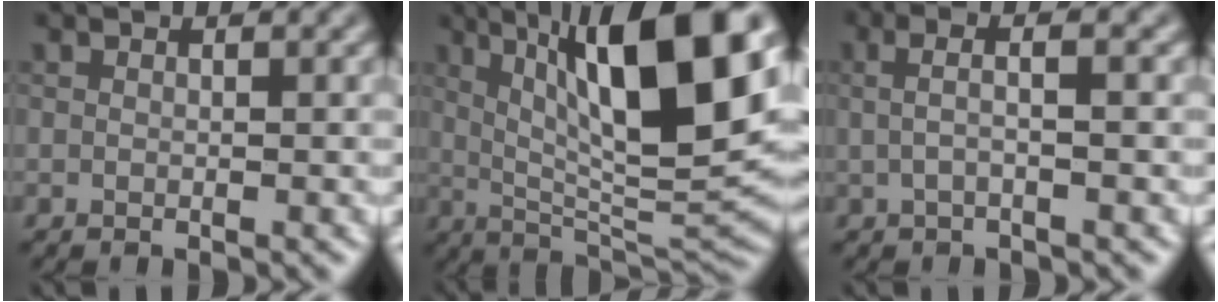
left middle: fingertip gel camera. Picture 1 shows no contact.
{"total": 14.6, "force": [4.3, 3.9, 13.4], "torque": [-0.198, 0.010, 0.076]}
{"total": 2.7, "force": [-0.1, 0.9, 2.5], "torque": [-0.040, 0.004, -0.012]}